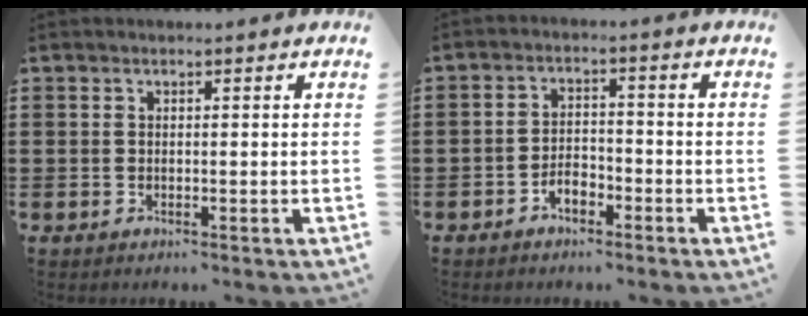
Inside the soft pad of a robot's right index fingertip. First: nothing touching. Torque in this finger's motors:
{"motor_torque": [0.40, 0.36, 0.06, 0.04]}